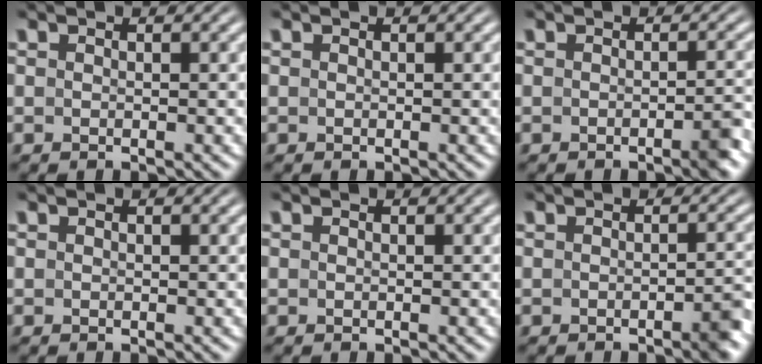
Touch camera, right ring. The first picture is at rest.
{"total": 0.0}
{"total": 1.7, "force": [-1.3, -0.1, 1.1], "torque": [-0.016, 0.004, -0.024]}
{"total": 0.0}
{"total": 0.0}
{"total": 1.9, "force": [-1.4, 0.1, 1.4], "torque": [-0.017, 0.004, -0.026]}